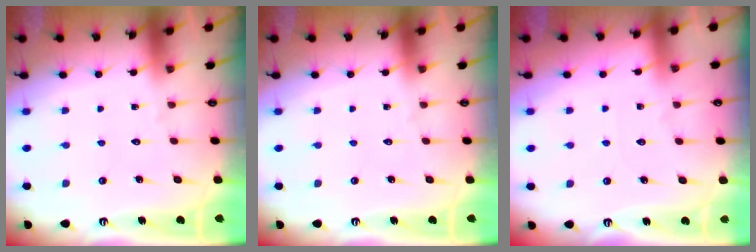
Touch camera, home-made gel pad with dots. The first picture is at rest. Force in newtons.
{"total": 0.0}
{"total": 1.5, "press": 1.4, "slide": 0.2}